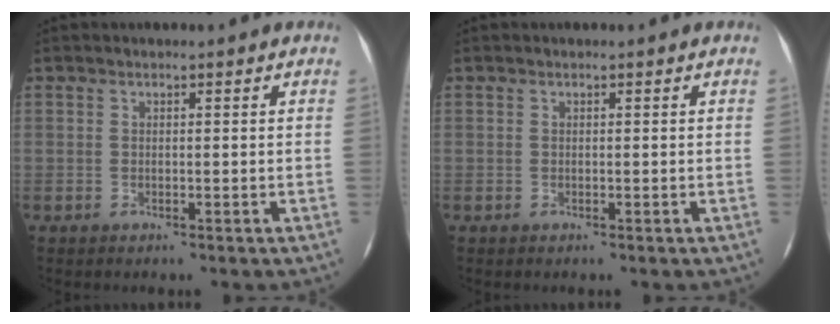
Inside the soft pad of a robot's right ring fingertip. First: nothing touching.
{"total": 0.0}